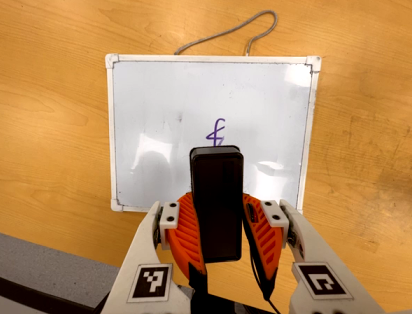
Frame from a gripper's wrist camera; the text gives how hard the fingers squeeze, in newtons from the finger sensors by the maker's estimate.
{"total": 7.1, "left": 6.6, "right": 7.7}